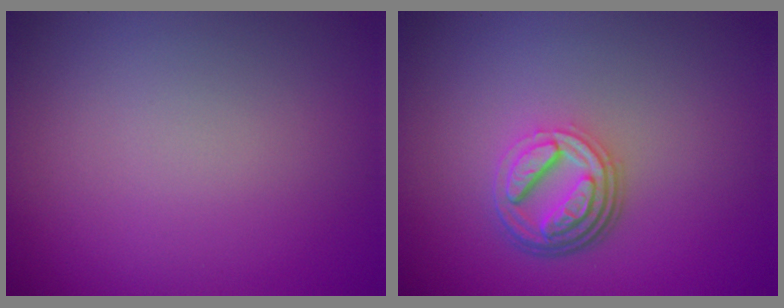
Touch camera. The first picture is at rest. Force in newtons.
{"total": 4.6, "press": 3.4, "slide": 3.1}